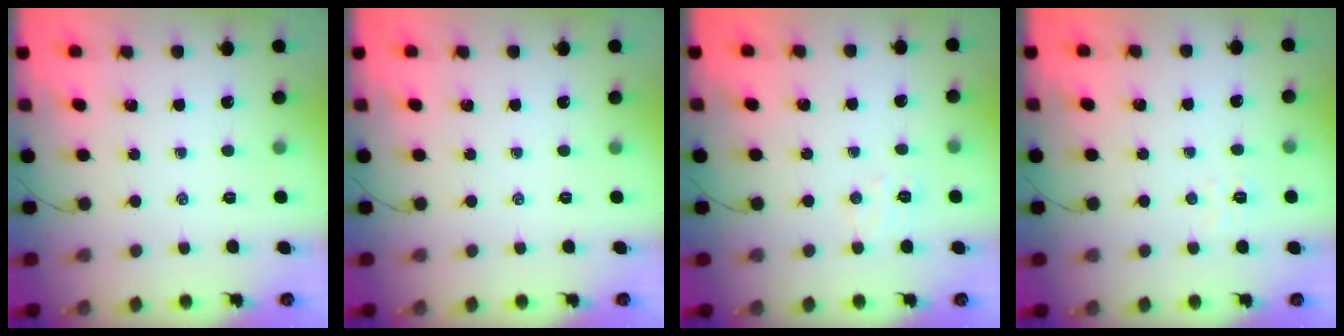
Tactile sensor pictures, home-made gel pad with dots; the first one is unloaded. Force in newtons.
{"total": 0.0}
{"total": 5.0, "press": 4.9, "slide": 1.1}
{"total": 3.1, "press": 2.9, "slide": 1.0}